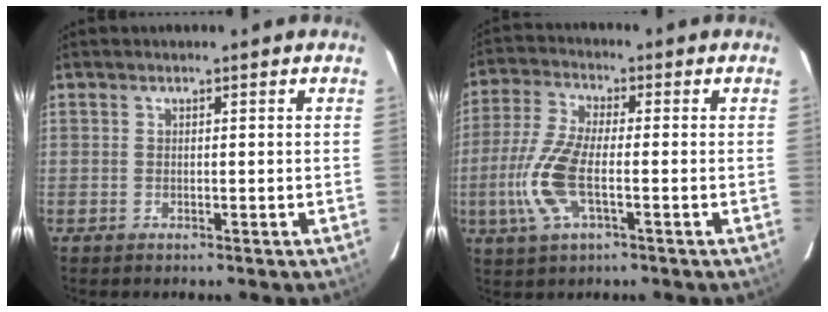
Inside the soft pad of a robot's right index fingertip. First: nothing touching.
{"total": 11.0, "force": [-2.8, 3.7, 10.0], "torque": [-0.228, -0.002, -0.059]}